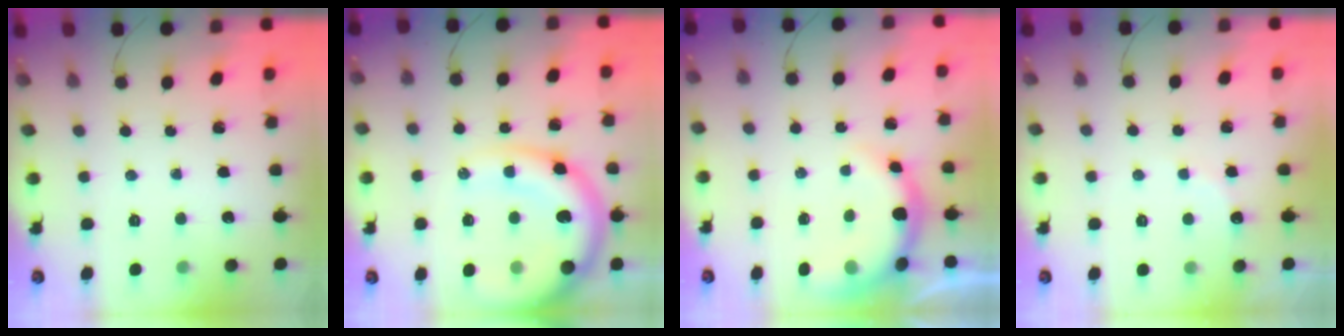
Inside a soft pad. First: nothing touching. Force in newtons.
{"total": 16.5, "press": 16.1, "slide": 3.5}
{"total": 7.3, "press": 7.3, "slide": 1.2}
{"total": 5.3, "press": 5.2, "slide": 1.0}